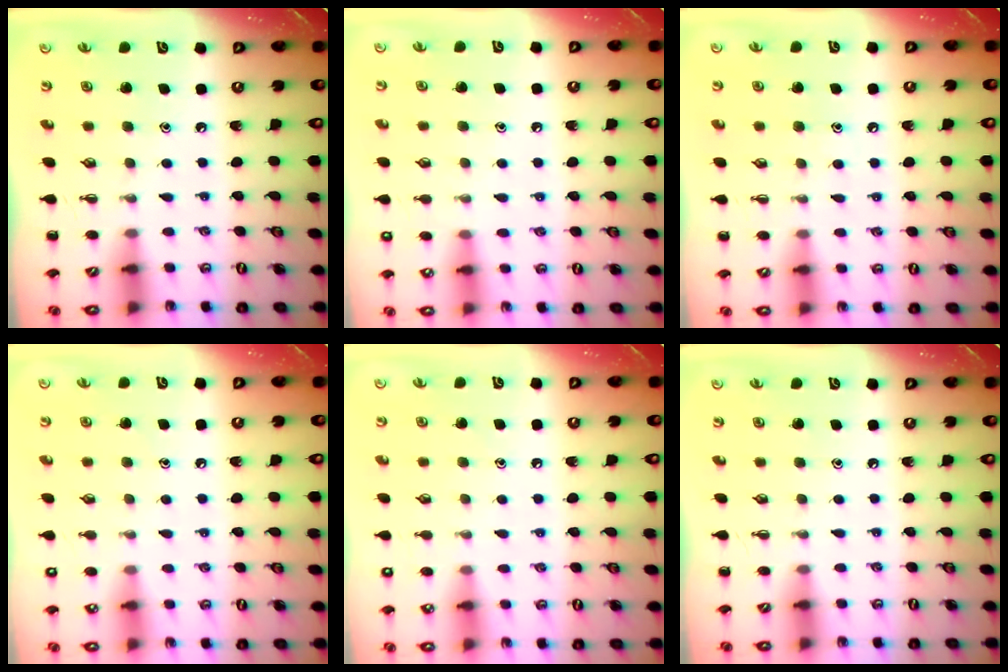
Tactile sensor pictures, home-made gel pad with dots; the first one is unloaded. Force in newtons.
{"total": 7.1, "press": 6.8, "slide": 2.2}
{"total": 5.7, "press": 5.5, "slide": 1.5}
{"total": 5.1, "press": 4.9, "slide": 1.5}
{"total": 6.9, "press": 6.6, "slide": 1.9}
{"total": 0.0}